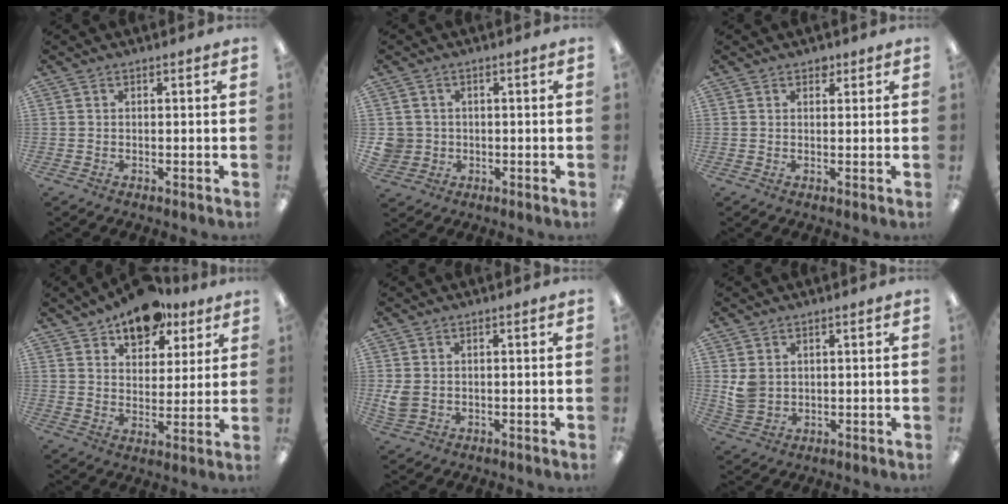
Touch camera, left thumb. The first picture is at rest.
{"total": 3.9, "force": [0.0, 3.9, 0.3], "torque": [-0.007, 0.007, 0.000]}
{"total": 2.1, "force": [1.5, 1.2, 0.8], "torque": [0.000, -0.005, 0.024]}
{"total": 13.5, "force": [10.1, 7.1, 5.5], "torque": [-0.077, -0.056, 0.183]}
{"total": 3.6, "force": [0.5, 2.9, 2.0], "torque": [-0.029, 0.002, 0.012]}
{"total": 4.6, "force": [1.7, 3.8, 2.1], "torque": [-0.036, 0.001, 0.036]}